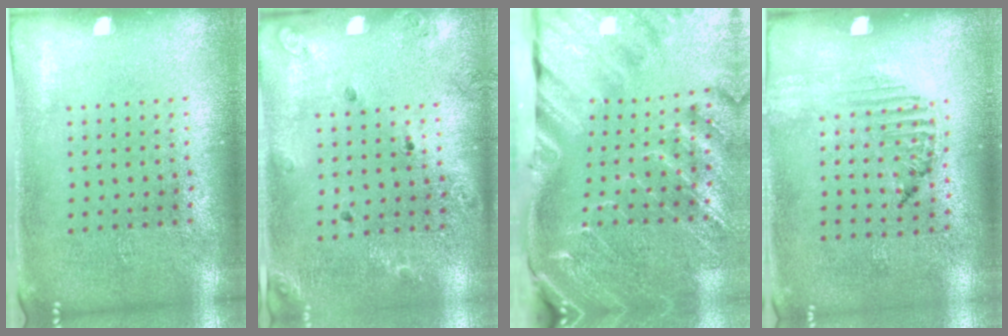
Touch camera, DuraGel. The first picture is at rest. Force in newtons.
{"total": 1.3, "press": 1.2, "slide": 0.4}
{"total": 3.4, "press": 3.0, "slide": 1.5}
{"total": 1.2, "press": 1.2, "slide": 0.2}